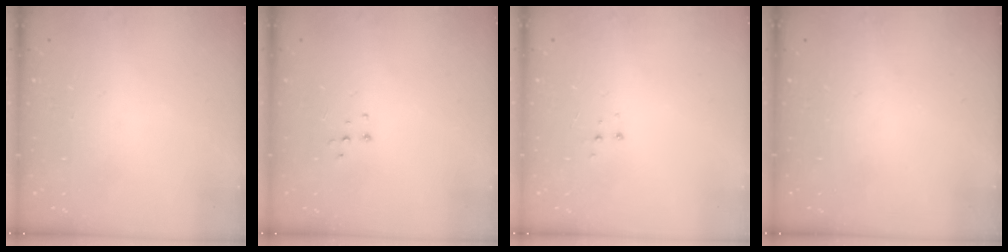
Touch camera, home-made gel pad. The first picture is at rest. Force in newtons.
{"total": 3.7, "press": 3.7, "slide": 0.3}
{"total": 5.2, "press": 5.2, "slide": 0.3}
{"total": 0.0}